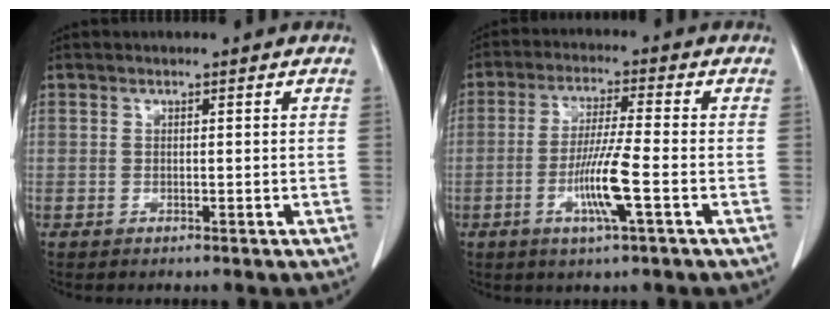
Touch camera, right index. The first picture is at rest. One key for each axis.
{"total": 8.1, "fx": -2.7, "fy": -0.4, "fz": 7.6, "tx": -0.147, "ty": -0.011, "tz": -0.054}